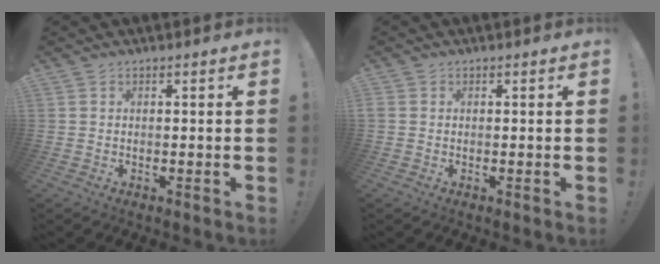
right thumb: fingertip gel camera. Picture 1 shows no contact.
{"total": 0.6, "force": [0.0, 0.5, 0.2], "torque": [-0.004, 0.001, 0.000]}